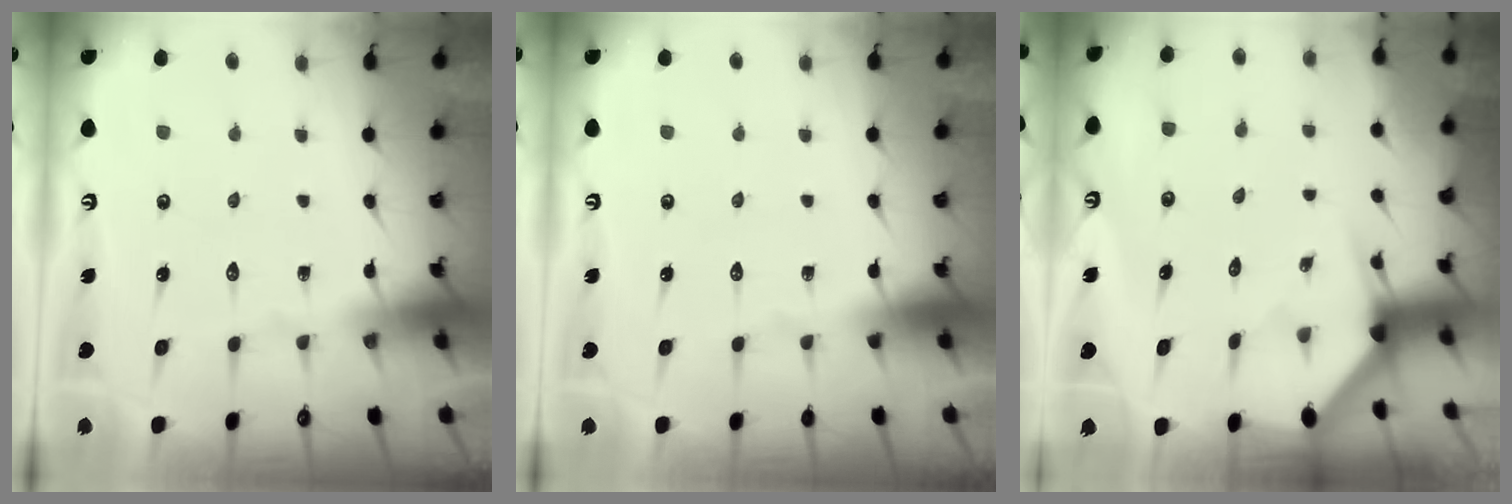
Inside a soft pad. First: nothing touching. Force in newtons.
{"total": 0.0}
{"total": 2.2, "press": 2.2, "slide": 0.1}